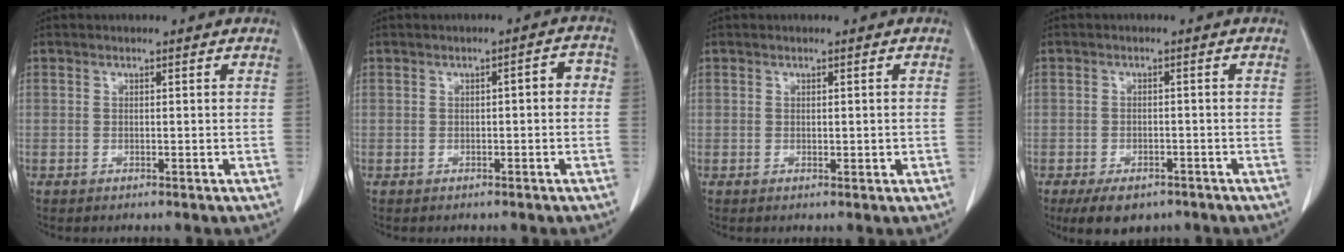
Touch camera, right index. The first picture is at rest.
{"total": 2.8, "force": [-0.2, 0.9, 2.6], "torque": [-0.031, 0.017, -0.004]}
{"total": 1.1, "force": [-0.1, 0.4, 1.0], "torque": [-0.016, -0.002, 0.005]}
{"total": 6.4, "force": [-4.5, 3.5, 2.9], "torque": [-0.042, -0.002, -0.065]}